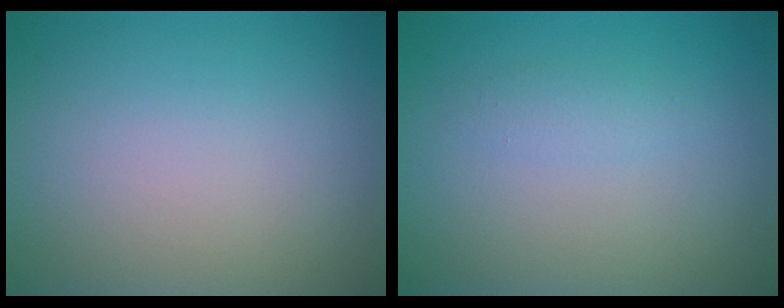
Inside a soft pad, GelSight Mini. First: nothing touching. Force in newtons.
{"total": 0.9, "press": 0.9, "slide": 0.0}